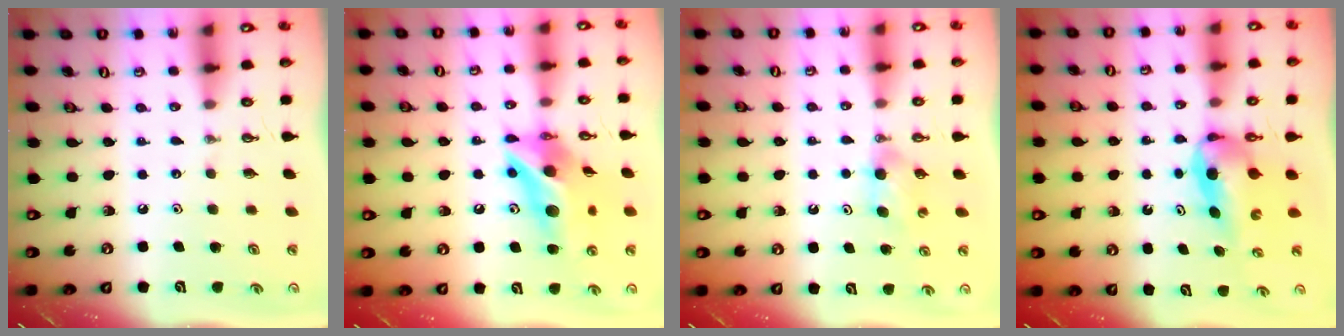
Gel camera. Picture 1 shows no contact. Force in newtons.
{"total": 14.8, "press": 14.7, "slide": 1.3}
{"total": 4.1, "press": 3.7, "slide": 1.6}
{"total": 7.2, "press": 6.8, "slide": 2.4}